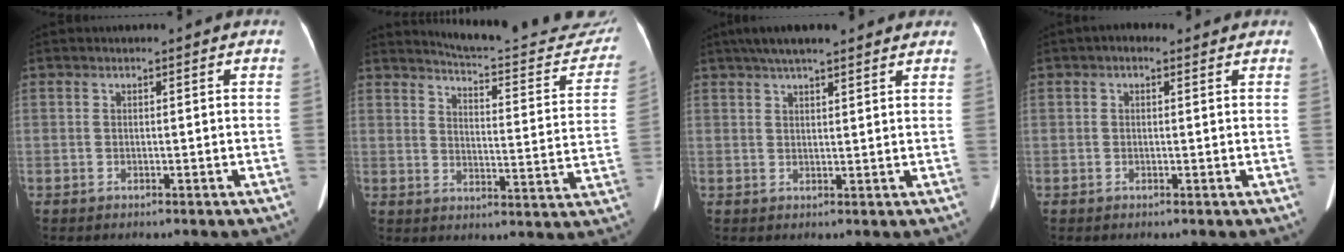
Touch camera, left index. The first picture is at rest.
{"total": 21.2, "force": [20.2, 3.2, 5.6], "torque": [-0.057, -0.082, 0.234]}
{"total": 10.7, "force": [8.6, 1.9, 6.2], "torque": [-0.092, 0.042, 0.123]}
{"total": 1.5, "force": [0.9, 0.9, 0.9], "torque": [-0.018, 0.015, 0.010]}